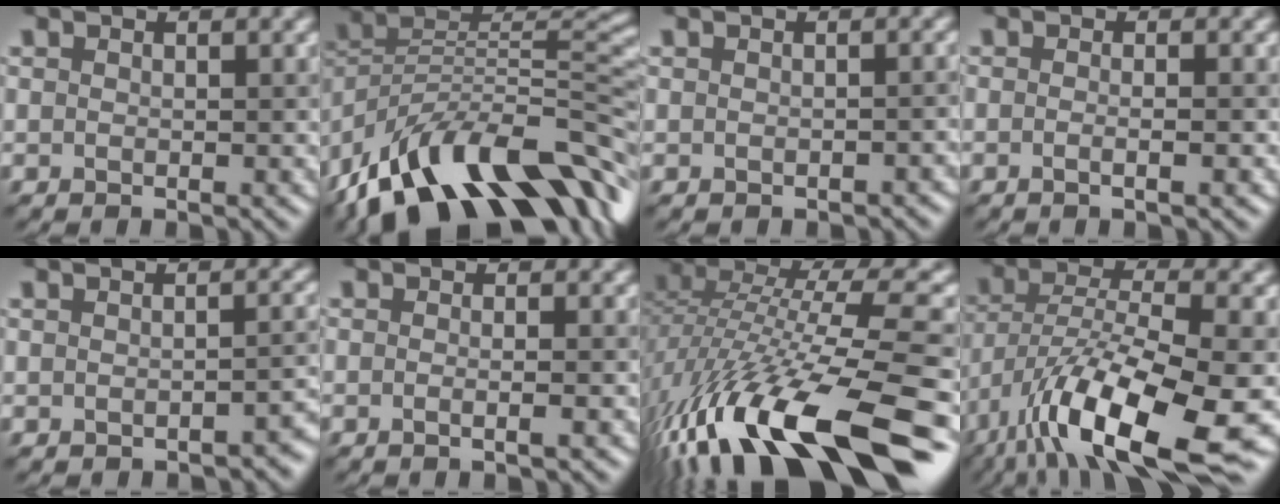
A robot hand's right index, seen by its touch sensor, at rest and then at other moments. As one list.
[{"total": 15.7, "force": [-8.7, 7.0, 11.1], "torque": [-0.200, 0.024, -0.162]}, {"total": 0.7, "force": [-0.4, 0.3, 0.4], "torque": [-0.007, -0.002, -0.001]}, {"total": 3.0, "force": [0.3, 1.6, 2.6], "torque": [0.006, 0.001, -0.021]}, {"total": 1.8, "force": [-1.2, 0.7, 1.1], "torque": [-0.008, 0.001, -0.012]}, {"total": 2.4, "force": [0.2, 1.2, 2.1], "torque": [0.005, -0.006, -0.022]}, {"total": 15.6, "force": [-7.6, 4.6, 12.8], "torque": [-0.251, 0.018, -0.131]}, {"total": 13.1, "force": [-6.8, 3.9, 10.5], "torque": [-0.188, -0.016, -0.121]}]